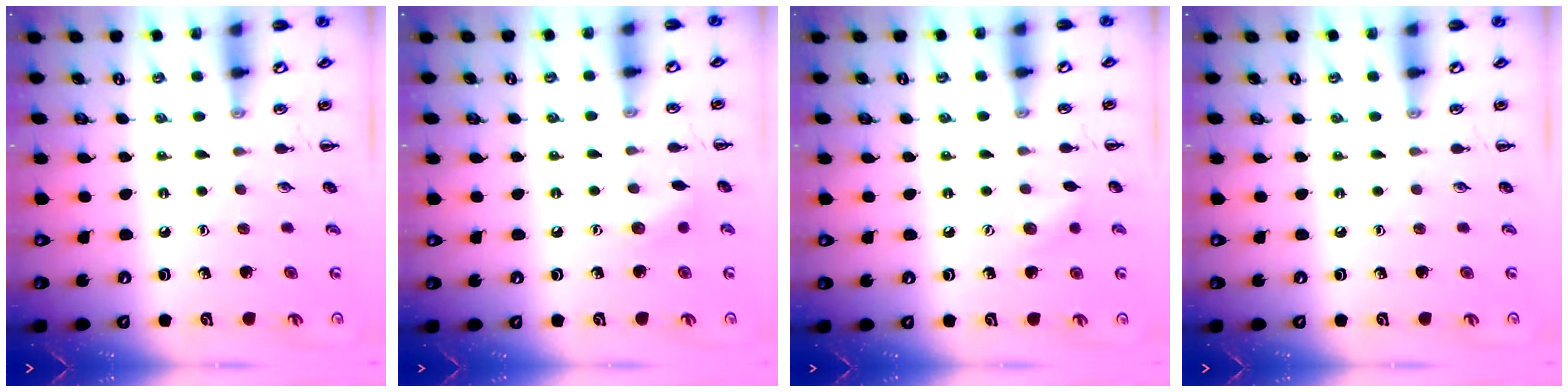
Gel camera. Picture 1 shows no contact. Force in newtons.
{"total": 5.8, "press": 5.6, "slide": 1.3}
{"total": 6.5, "press": 6.3, "slide": 1.7}
{"total": 0.0}